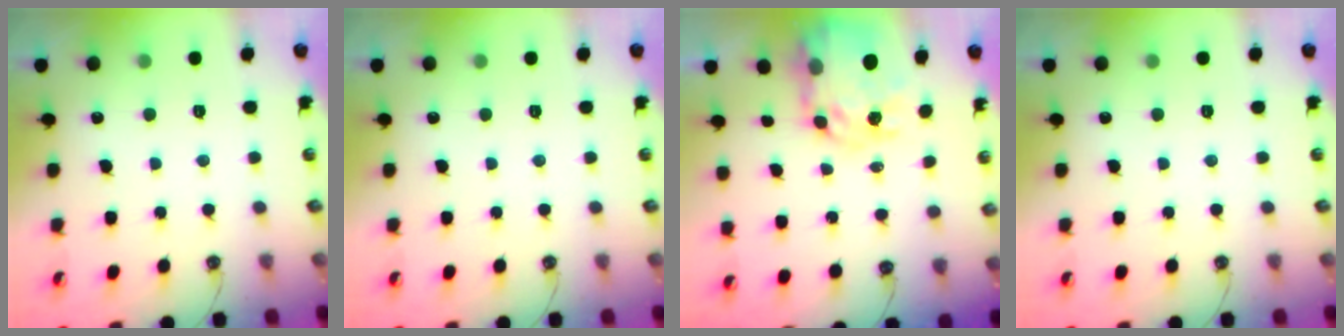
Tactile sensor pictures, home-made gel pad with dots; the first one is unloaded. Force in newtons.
{"total": 0.0}
{"total": 9.7, "press": 9.6, "slide": 0.9}
{"total": 0.0}